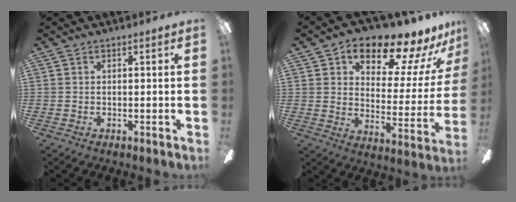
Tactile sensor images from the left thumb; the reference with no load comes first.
{"total": 15.2, "force": [12.5, 5.6, 6.7], "torque": [-0.102, -0.096, 0.210]}